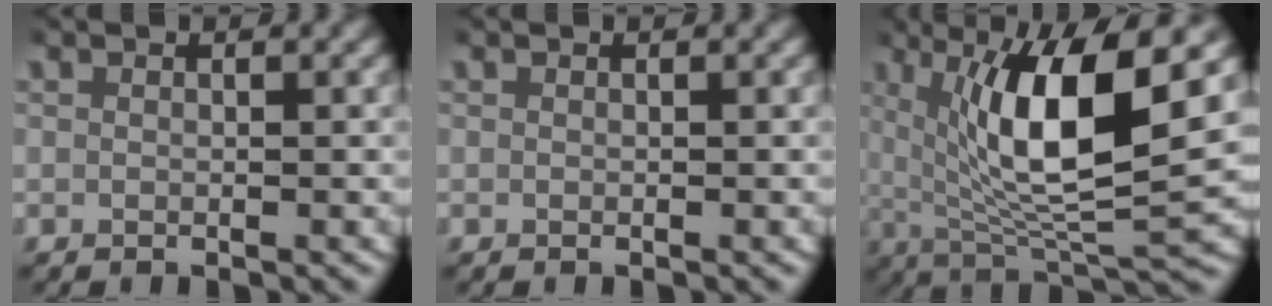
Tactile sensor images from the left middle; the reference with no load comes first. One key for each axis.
{"total": 0.0}
{"total": 12.1, "fx": 2.4, "fy": 4.3, "fz": 11.1, "tx": -0.177, "ty": 0.008, "tz": 0.041}